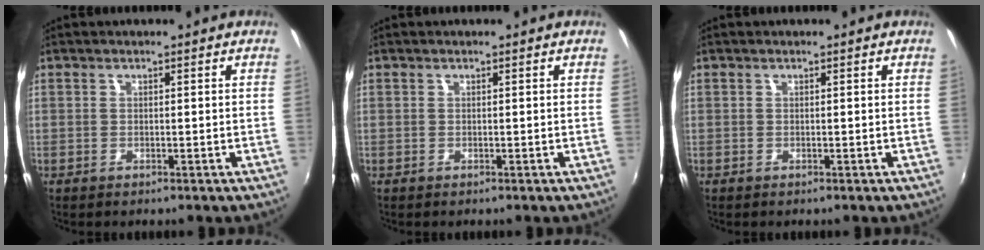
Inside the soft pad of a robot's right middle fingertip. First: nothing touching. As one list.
[{"total": 0.0}, {"total": 0.0}]